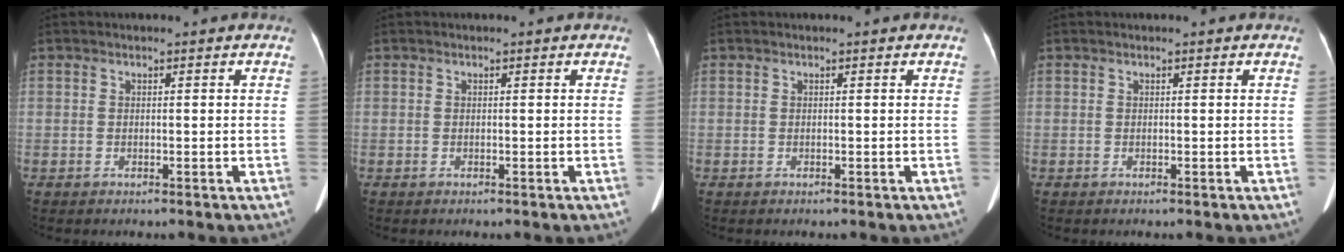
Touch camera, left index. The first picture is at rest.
{"total": 0.0}
{"total": 0.0}
{"total": 0.0}